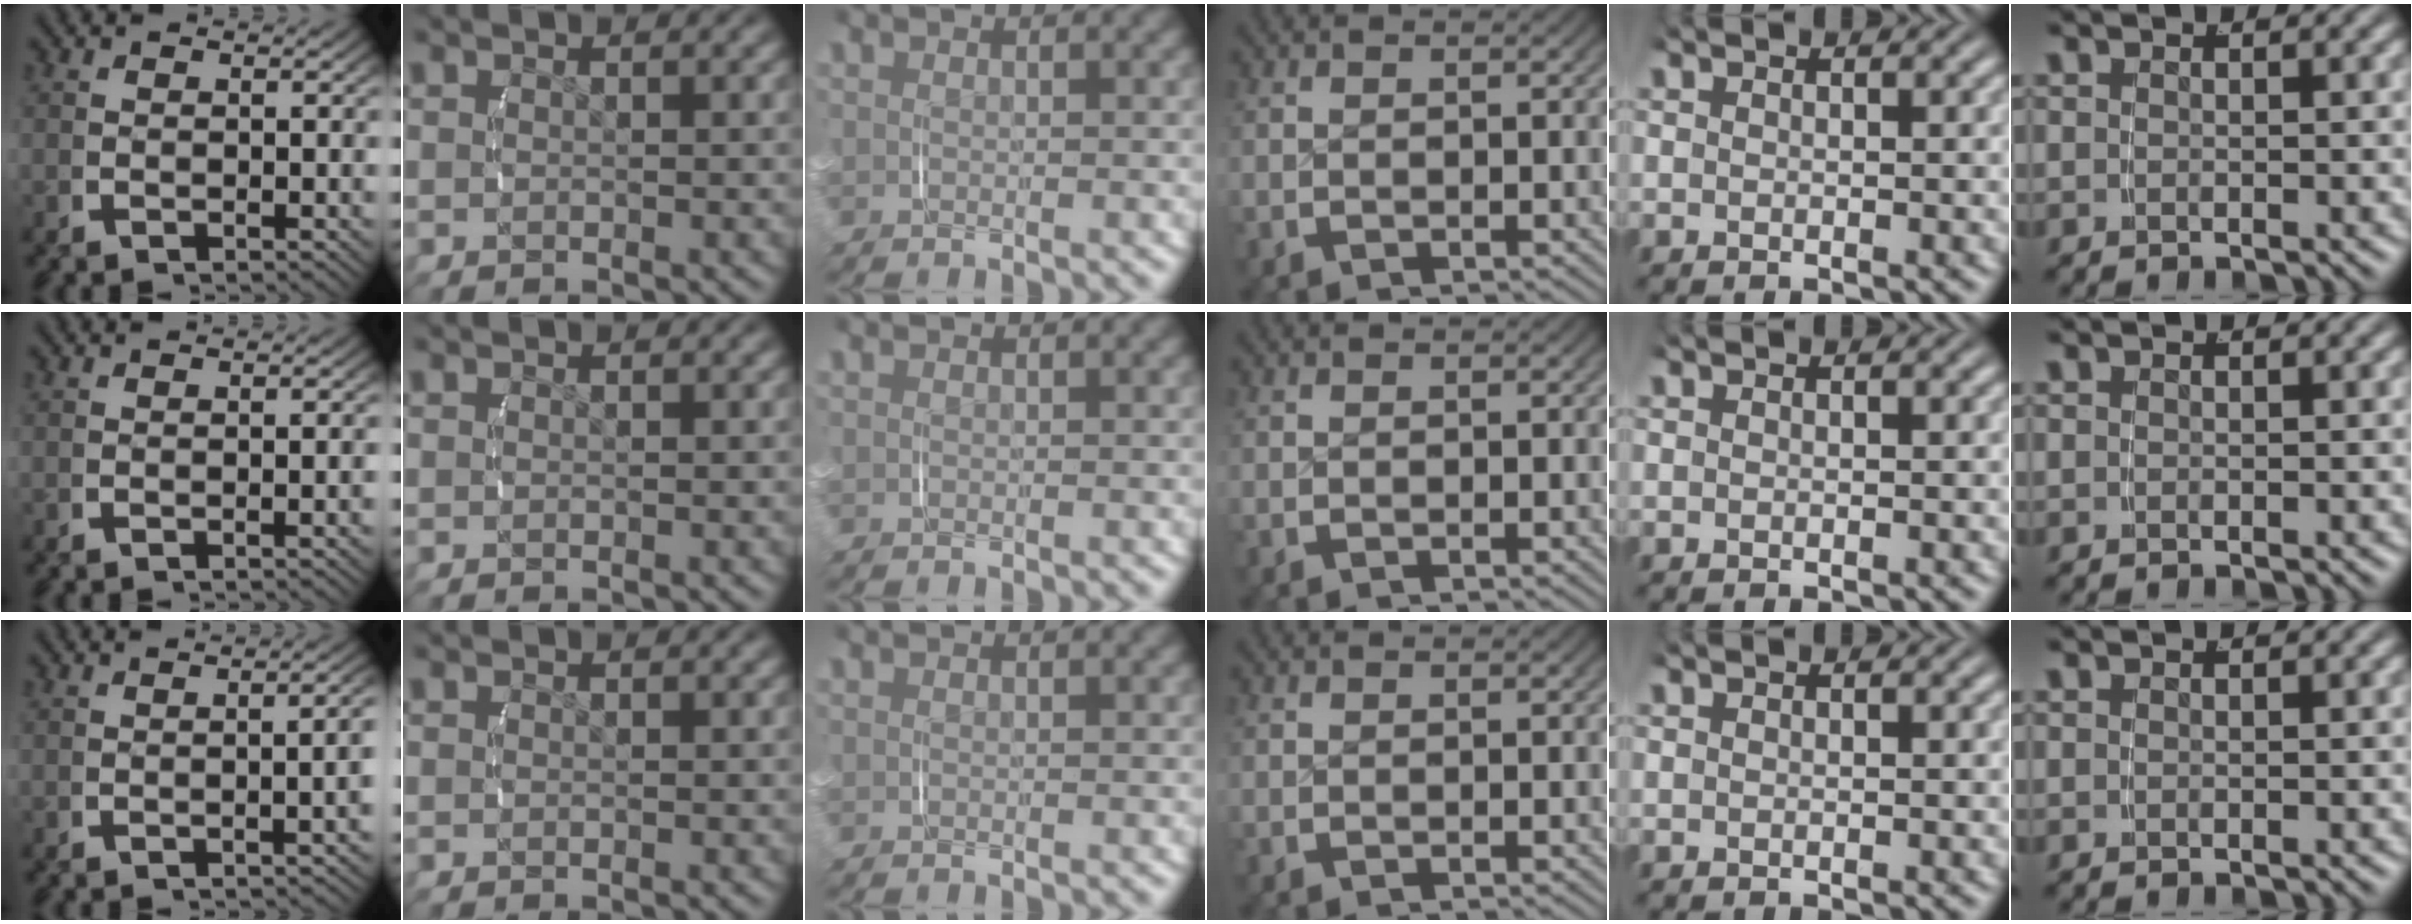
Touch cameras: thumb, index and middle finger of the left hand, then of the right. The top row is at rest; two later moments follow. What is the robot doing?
{"motion": "lift_and_place", "object": "dispenser bottle"}